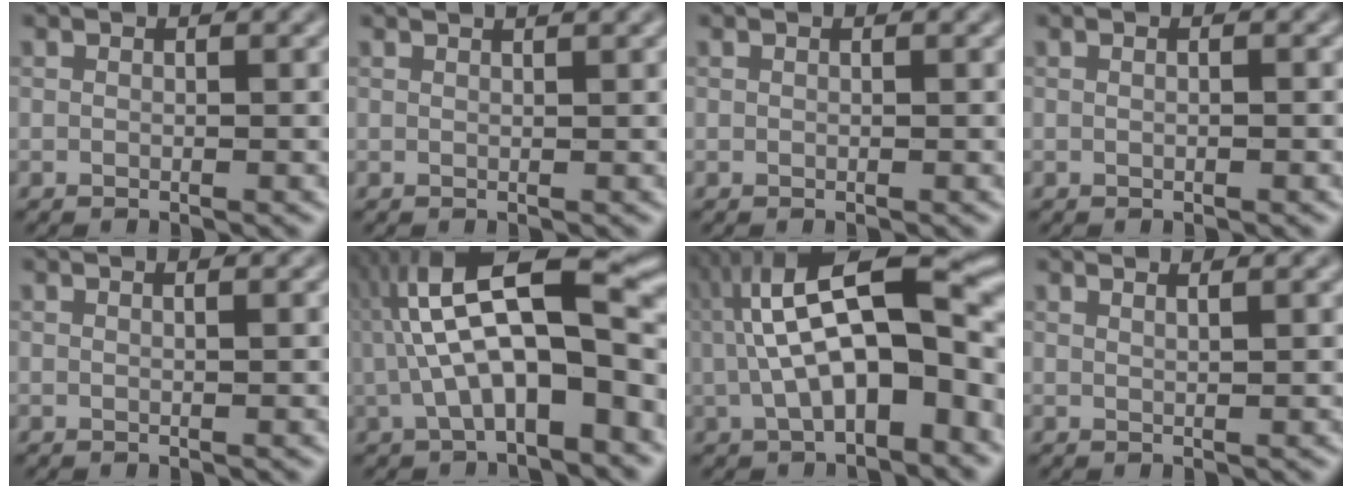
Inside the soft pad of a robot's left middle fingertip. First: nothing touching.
{"total": 2.7, "force": [1.9, 1.1, 1.6], "torque": [-0.002, 0.009, -0.006]}
{"total": 0.0}
{"total": 1.4, "force": [0.4, 0.7, 1.2], "torque": [-0.007, 0.003, -0.011]}
{"total": 1.3, "force": [0.7, 0.5, 1.0], "torque": [-0.009, 0.002, -0.001]}
{"total": 12.0, "force": [0.0, 3.8, 11.4], "torque": [-0.190, 0.036, -0.005]}
{"total": 13.4, "force": [0.3, 5.1, 12.4], "torque": [-0.194, 0.033, -0.001]}
{"total": 3.0, "force": [2.1, 1.2, 1.9], "torque": [0.004, 0.012, -0.003]}